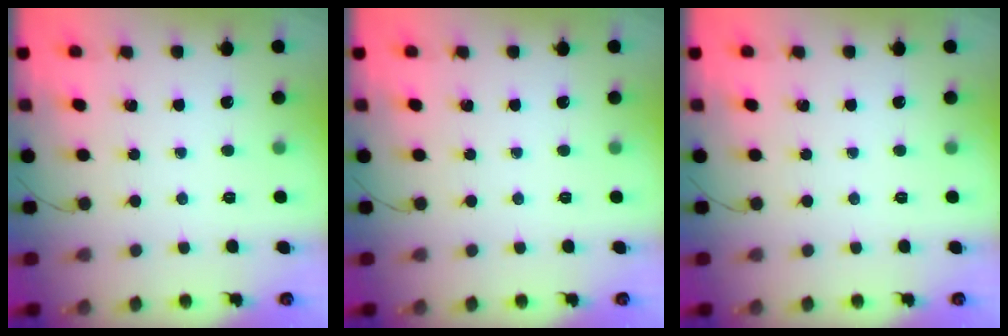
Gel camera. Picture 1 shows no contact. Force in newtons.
{"total": 0.0}
{"total": 0.0}